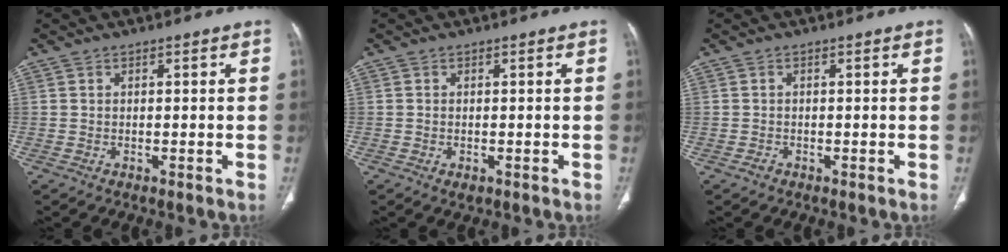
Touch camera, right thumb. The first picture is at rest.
{"total": 1.1, "force": [-0.5, 0.6, 0.7], "torque": [-0.015, -0.001, -0.004]}
{"total": 0.6, "force": [-0.4, 0.4, 0.2], "torque": [-0.004, 0.000, -0.007]}